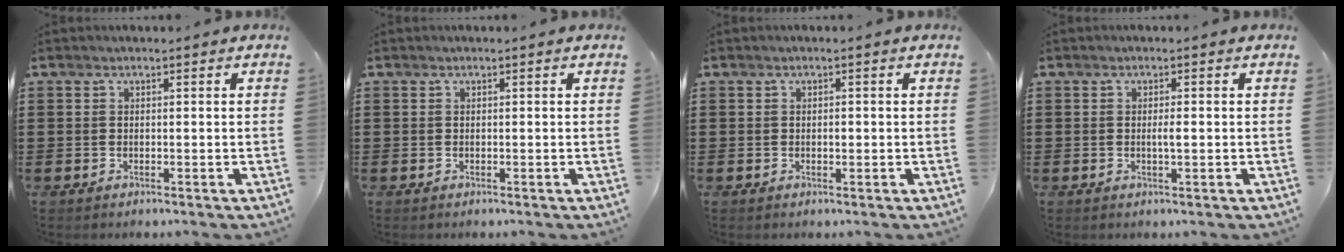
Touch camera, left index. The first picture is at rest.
{"total": 0.0}
{"total": 0.8, "force": [0.0, 0.4, 0.7], "torque": [-0.015, 0.000, 0.000]}
{"total": 1.5, "force": [-0.1, 0.2, 1.4], "torque": [-0.028, -0.003, -0.001]}